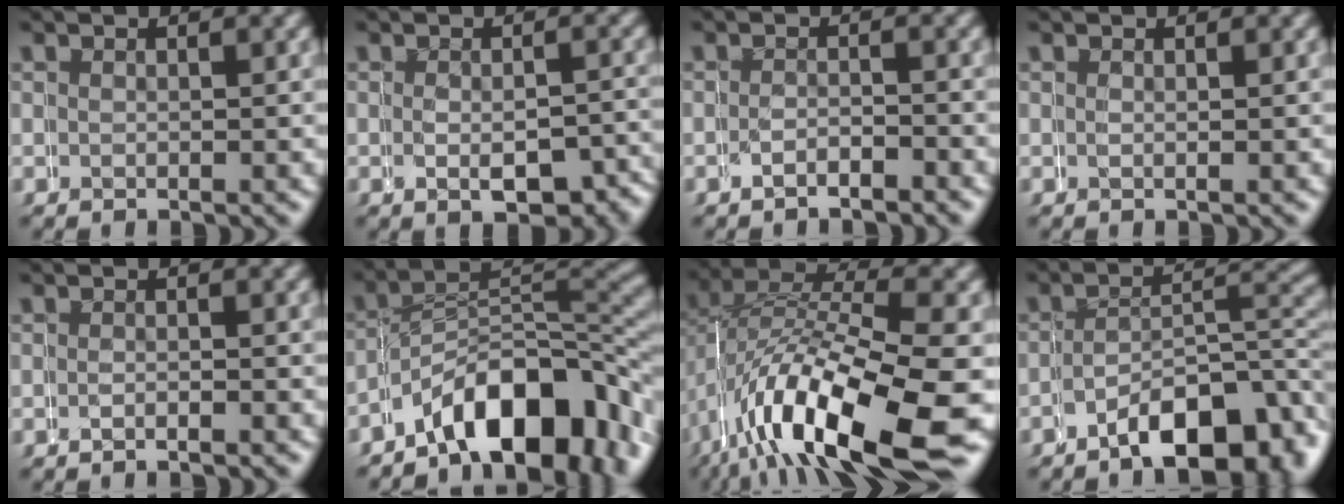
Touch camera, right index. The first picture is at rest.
{"total": 3.9, "force": [-2.3, 1.8, 2.6], "torque": [-0.030, -0.007, -0.033]}
{"total": 1.9, "force": [-1.9, 0.2, -0.1], "torque": [0.005, 0.002, -0.035]}
{"total": 0.6, "force": [0.2, -0.4, -0.4], "torque": [0.007, 0.000, 0.004]}
{"total": 0.6, "force": [-0.5, -0.3, -0.1], "torque": [0.009, 0.006, -0.012]}
{"total": 10.1, "force": [-5.5, 5.4, 6.6], "torque": [-0.096, -0.030, -0.078]}
{"total": 13.5, "force": [-2.2, 7.6, 10.9], "torque": [-0.200, -0.021, -0.025]}
{"total": 8.2, "force": [-4.5, 4.1, 5.4], "torque": [-0.064, -0.028, -0.062]}